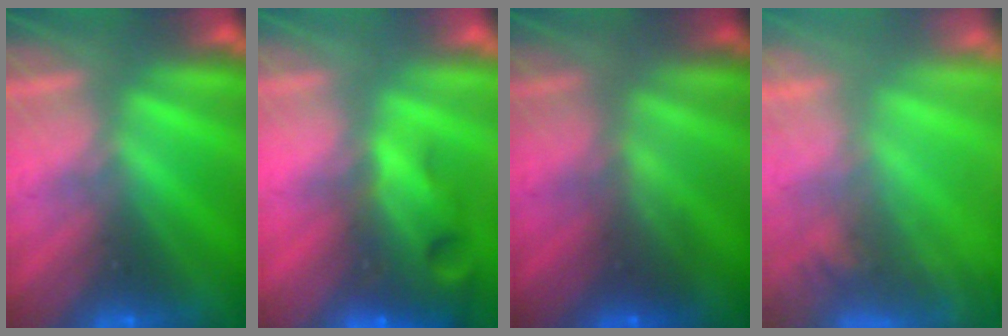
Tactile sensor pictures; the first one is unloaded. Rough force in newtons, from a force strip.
{"total": 9.3}
{"total": 2.1}
{"total": 6.9}